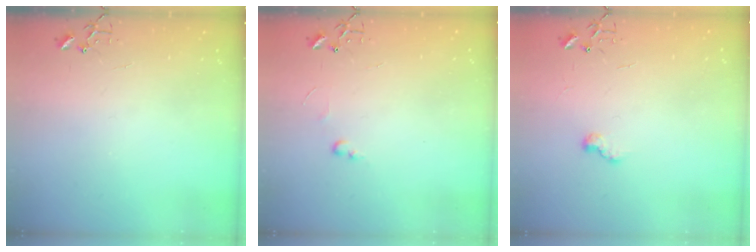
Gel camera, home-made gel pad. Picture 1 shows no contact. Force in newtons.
{"total": 2.7, "press": 2.7, "slide": 0.4}
{"total": 7.2, "press": 7.2, "slide": 0.5}